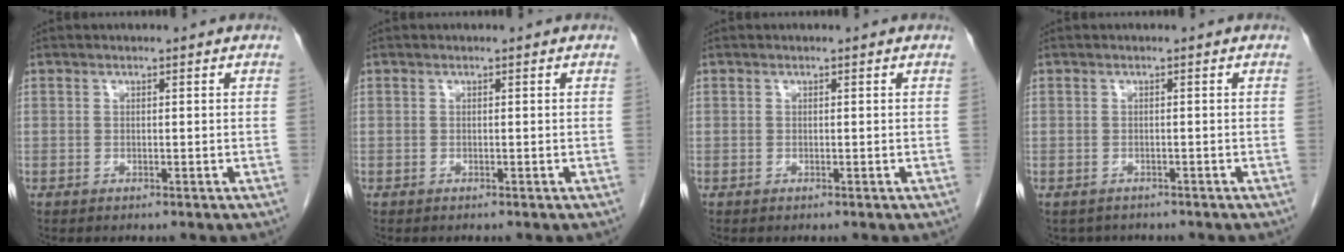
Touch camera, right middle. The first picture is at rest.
{"total": 0.0}
{"total": 0.0}
{"total": 2.7, "force": [-2.3, 1.4, 0.2], "torque": [-0.005, 0.000, -0.031]}